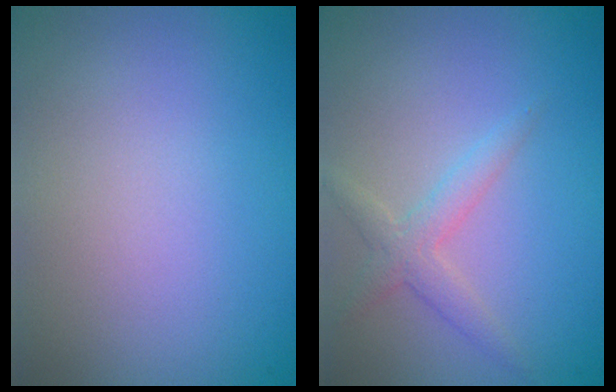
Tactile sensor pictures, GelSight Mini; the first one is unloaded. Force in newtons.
{"total": 2.1, "press": 2.1, "slide": 0.1}